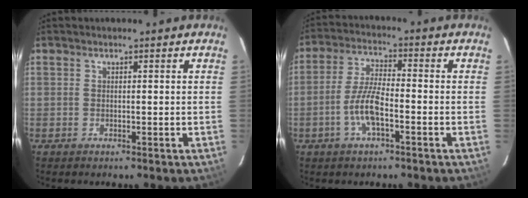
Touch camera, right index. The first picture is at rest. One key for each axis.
{"total": 7.3, "fx": -3.1, "fy": 1.9, "fz": 6.3, "tx": -0.135, "ty": 0.004, "tz": -0.059}